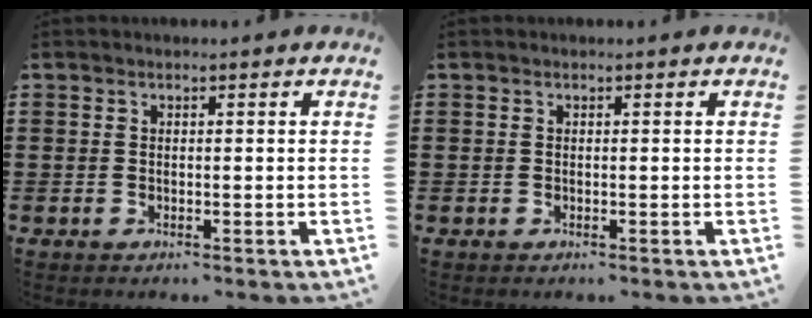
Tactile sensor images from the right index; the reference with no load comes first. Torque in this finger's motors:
{"motor_torque": [-0.11, 0.87, 0.00, 0.00]}